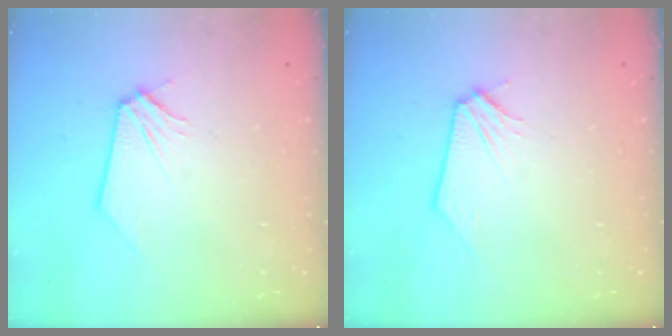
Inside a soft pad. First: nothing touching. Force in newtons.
{"total": 0.0}